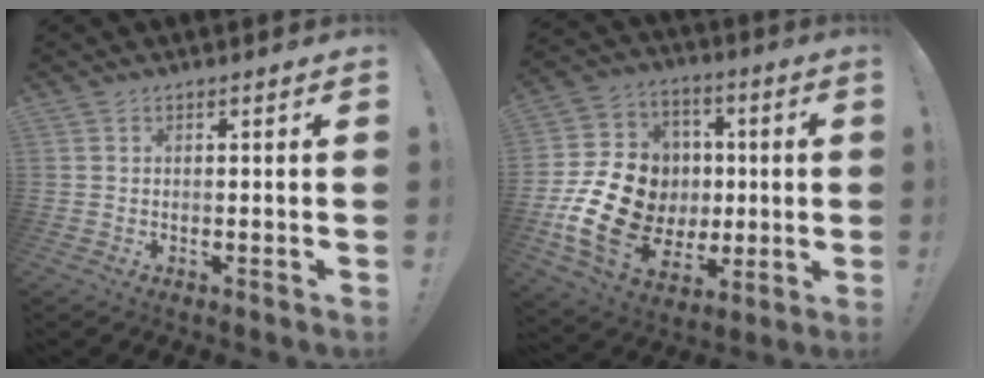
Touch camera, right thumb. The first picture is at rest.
{"total": 21.4, "force": [-2.2, 17.6, 12.0], "torque": [-0.224, 0.016, 0.006]}